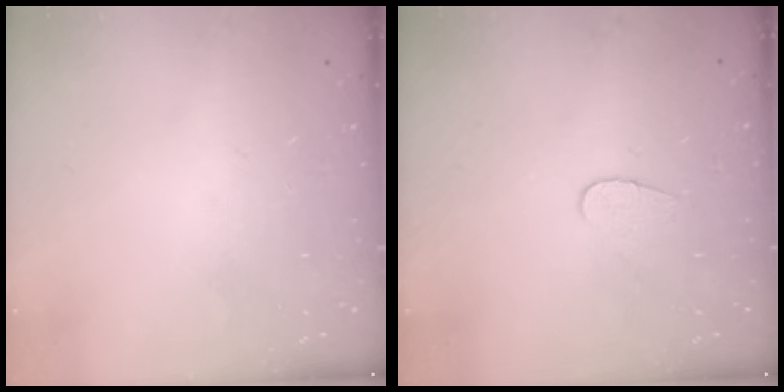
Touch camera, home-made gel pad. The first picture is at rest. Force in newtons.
{"total": 4.7, "press": 4.6, "slide": 0.4}